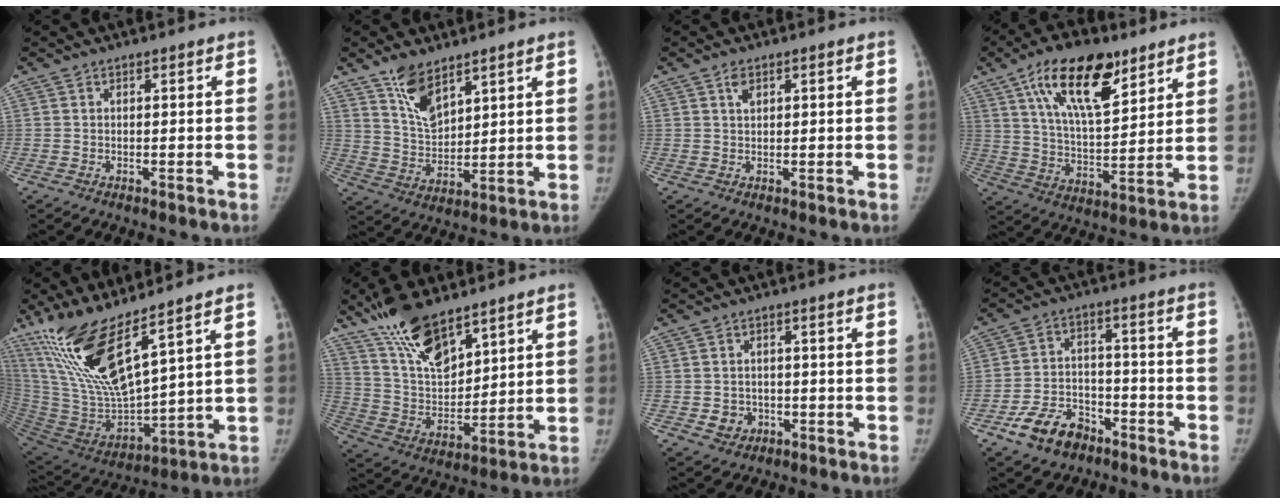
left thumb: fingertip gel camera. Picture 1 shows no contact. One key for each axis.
{"total": 9.3, "fx": 6.3, "fy": 4.4, "fz": 5.2, "tx": -0.073, "ty": -0.043, "tz": 0.127}
{"total": 1.9, "fx": 1.0, "fy": 1.2, "fz": 1.1, "tx": -0.013, "ty": -0.002, "tz": 0.017}
{"total": 18.1, "fx": 10.2, "fy": 7.8, "fz": 12.8, "tx": -0.180, "ty": -0.043, "tz": 0.179}
{"total": 19.5, "fx": 12.7, "fy": 4.0, "fz": 14.2, "tx": -0.271, "ty": -0.073, "tz": 0.258}
{"total": 15.4, "fx": 11.3, "fy": 6.1, "fz": 8.5, "tx": -0.123, "ty": -0.064, "tz": 0.222}
{"total": 4.1, "fx": -1.2, "fy": 3.7, "fz": 1.4, "tx": -0.003, "ty": 0.007, "tz": -0.014}
{"total": 10.7, "fx": -6.6, "fy": 6.9, "fz": 4.8, "tx": -0.064, "ty": 0.042, "tz": -0.114}